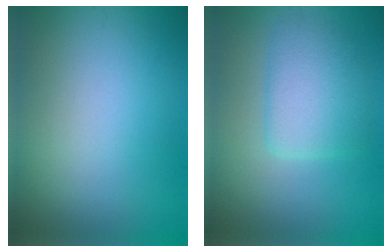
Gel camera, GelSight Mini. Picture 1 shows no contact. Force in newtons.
{"total": 3.3, "press": 3.3, "slide": 0.5}